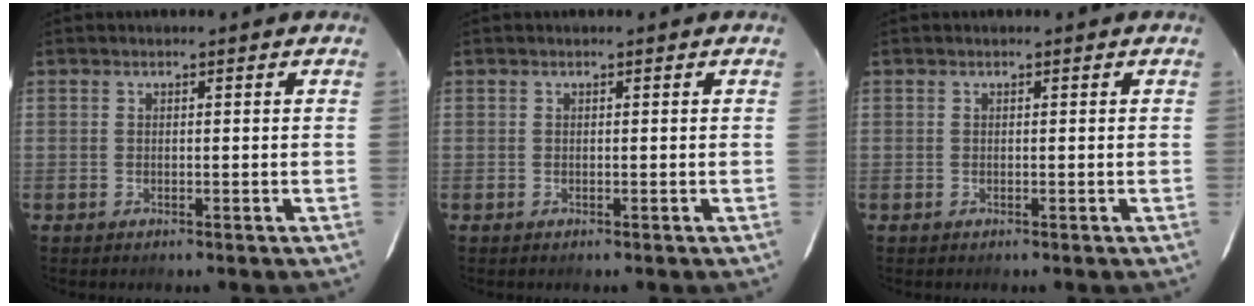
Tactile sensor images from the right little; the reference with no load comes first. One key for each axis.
{"total": 0.0}
{"total": 0.0}